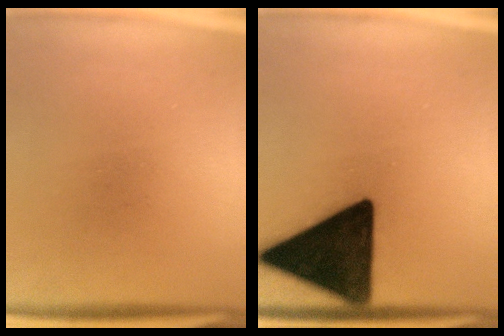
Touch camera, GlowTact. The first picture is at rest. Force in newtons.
{"total": 19.6}